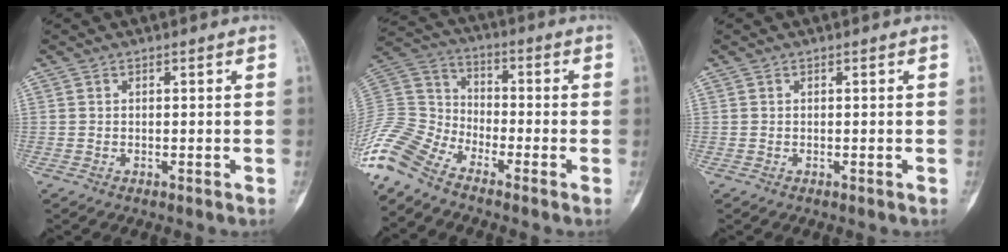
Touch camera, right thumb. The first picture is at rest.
{"total": 12.3, "force": [-9.9, 5.2, 5.3], "torque": [-0.120, 0.054, -0.210]}
{"total": 0.0}